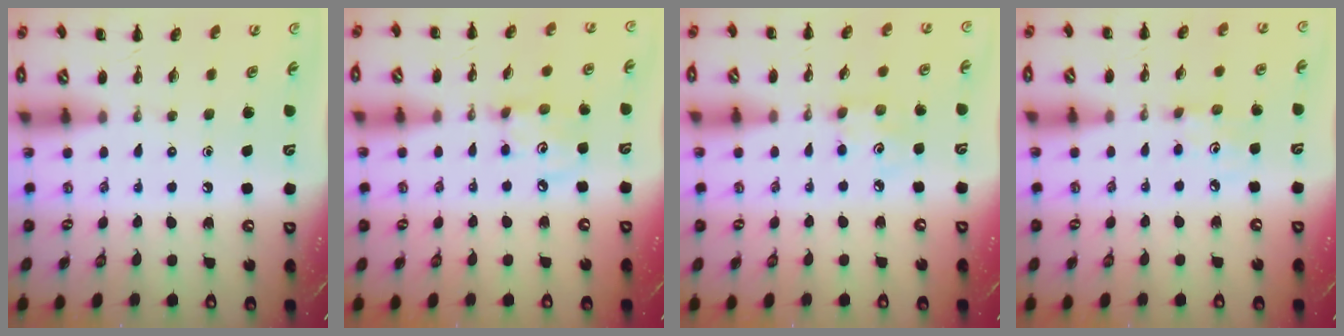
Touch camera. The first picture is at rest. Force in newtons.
{"total": 4.8, "press": 4.8, "slide": 0.6}
{"total": 4.6, "press": 4.5, "slide": 1.1}
{"total": 3.4, "press": 3.3, "slide": 1.0}